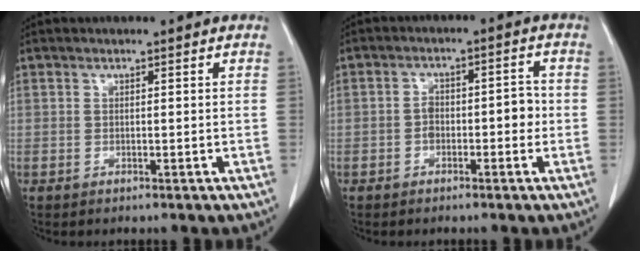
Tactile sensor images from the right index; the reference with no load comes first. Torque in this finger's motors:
{"motor_torque": [0.61, -0.25, 0.12, 0.04]}